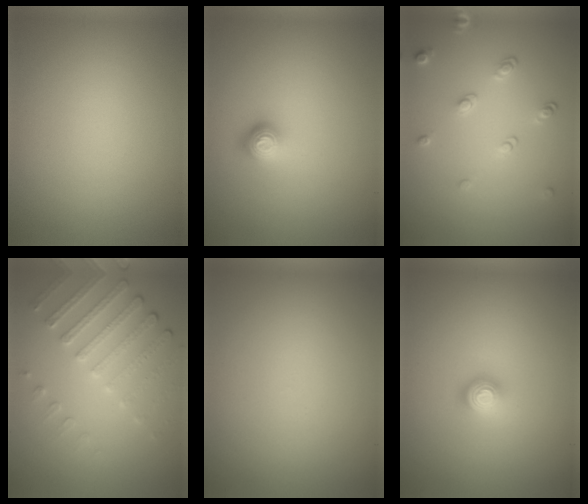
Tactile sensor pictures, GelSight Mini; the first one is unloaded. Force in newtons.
{"total": 1.8, "press": 1.3, "slide": 1.2}
{"total": 1.8, "press": 1.3, "slide": 1.2}
{"total": 4.5, "press": 3.4, "slide": 3.0}
{"total": 0.0}
{"total": 2.2, "press": 1.4, "slide": 1.6}